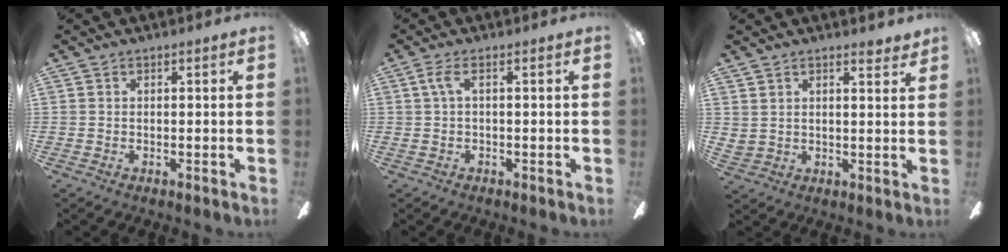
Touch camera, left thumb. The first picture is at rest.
{"total": 3.6, "force": [0.8, 1.0, 3.4], "torque": [-0.075, 0.004, 0.010]}
{"total": 3.8, "force": [3.5, 1.5, 0.6], "torque": [-0.003, -0.018, 0.063]}